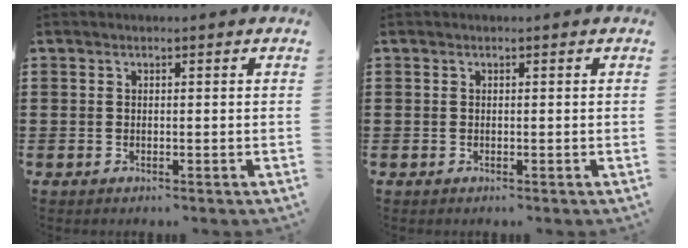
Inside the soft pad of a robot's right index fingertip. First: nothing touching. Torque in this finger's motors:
{"motor_torque": [0.00, 0.00, 0.00, 0.00]}